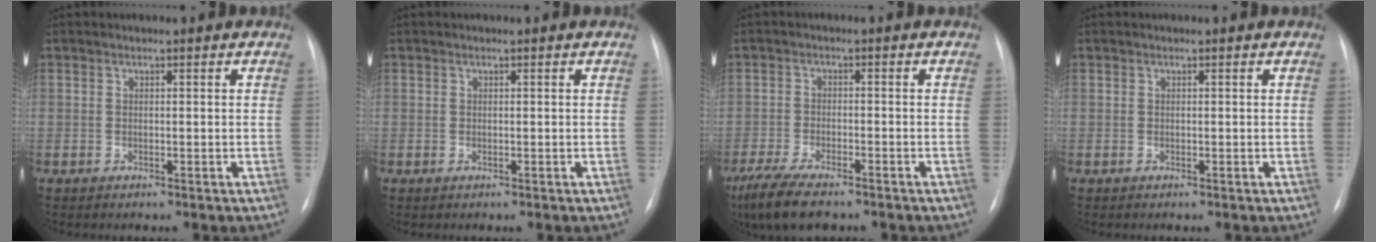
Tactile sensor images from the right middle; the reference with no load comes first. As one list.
[{"total": 0.0}, {"total": 9.0, "force": [-6.9, 2.2, 5.4], "torque": [-0.102, -0.023, -0.116]}, {"total": 0.0}]